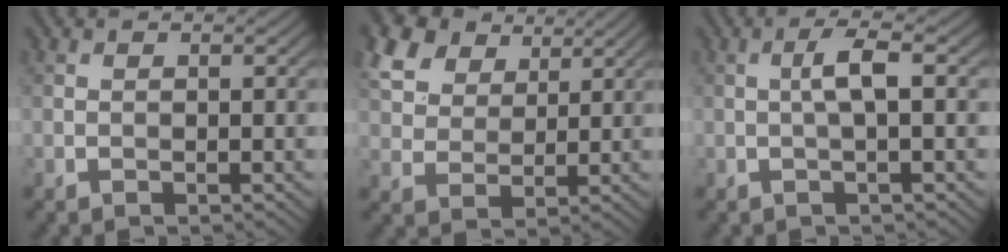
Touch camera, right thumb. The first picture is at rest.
{"total": 8.8, "force": [5.4, 5.5, 4.4], "torque": [-0.128, 0.023, 0.098]}
{"total": 3.0, "force": [0.1, 0.2, 3.0], "torque": [-0.054, 0.011, -0.003]}